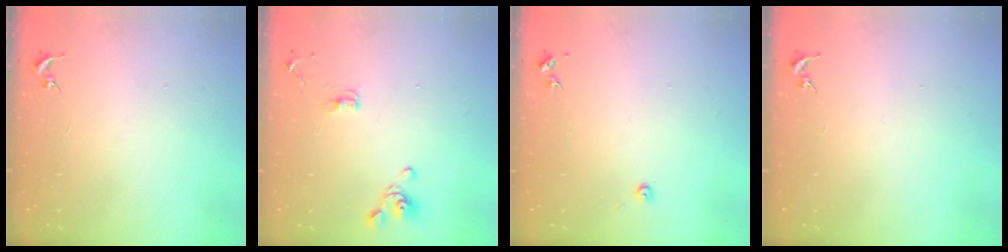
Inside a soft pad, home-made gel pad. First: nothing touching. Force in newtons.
{"total": 7.7, "press": 7.3, "slide": 2.3}
{"total": 2.7, "press": 2.7, "slide": 0.2}
{"total": 0.0}